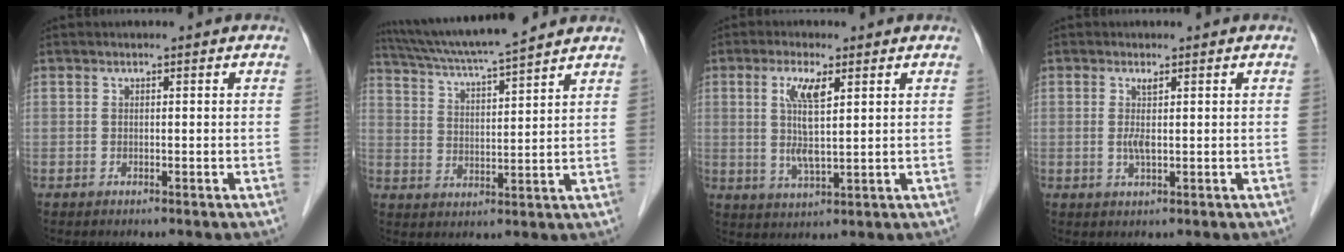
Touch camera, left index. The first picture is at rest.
{"total": 14.1, "force": [12.6, -0.1, 6.4], "torque": [-0.122, 0.023, 0.205]}
{"total": 6.4, "force": [1.9, 0.8, 6.1], "torque": [-0.124, -0.002, 0.040]}
{"total": 2.2, "force": [0.3, 0.2, 2.2], "torque": [-0.049, 0.000, 0.010]}